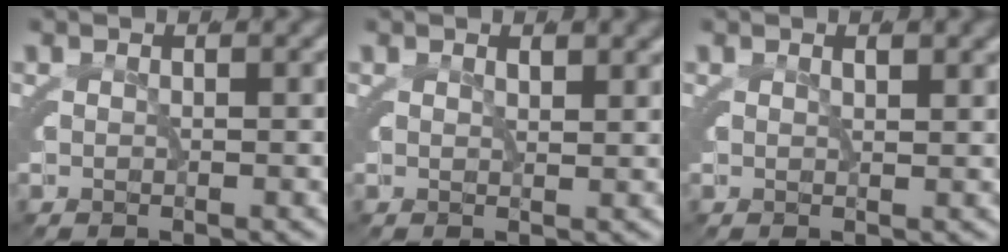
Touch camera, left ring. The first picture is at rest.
{"total": 1.1, "force": [0.6, -0.8, 0.2], "torque": [0.002, 0.002, 0.011]}
{"total": 1.0, "force": [0.5, -0.7, 0.3], "torque": [0.003, 0.006, 0.007]}